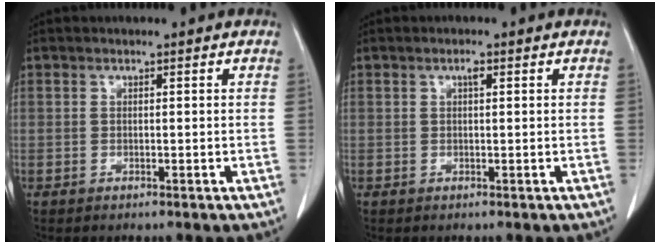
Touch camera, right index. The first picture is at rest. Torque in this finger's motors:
{"motor_torque": [0.12, -0.09, 0.04, 0.02]}